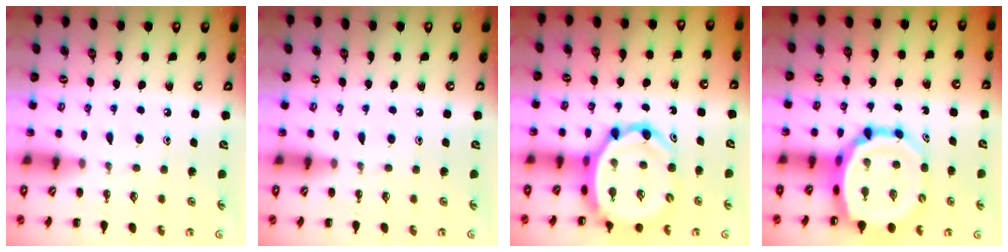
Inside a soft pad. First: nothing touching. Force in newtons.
{"total": 0.0}
{"total": 10.1, "press": 9.6, "slide": 3.2}
{"total": 10.8, "press": 10.4, "slide": 3.0}